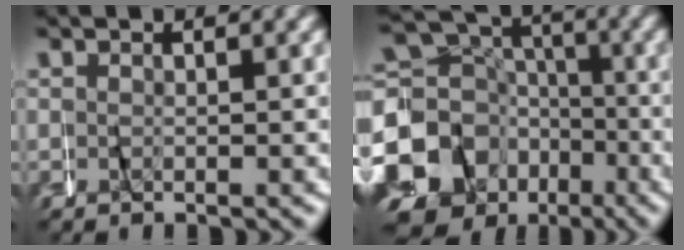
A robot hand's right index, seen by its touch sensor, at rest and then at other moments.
{"total": 17.7, "force": [-4.3, 15.6, 7.1], "torque": [-0.141, -0.054, -0.076]}